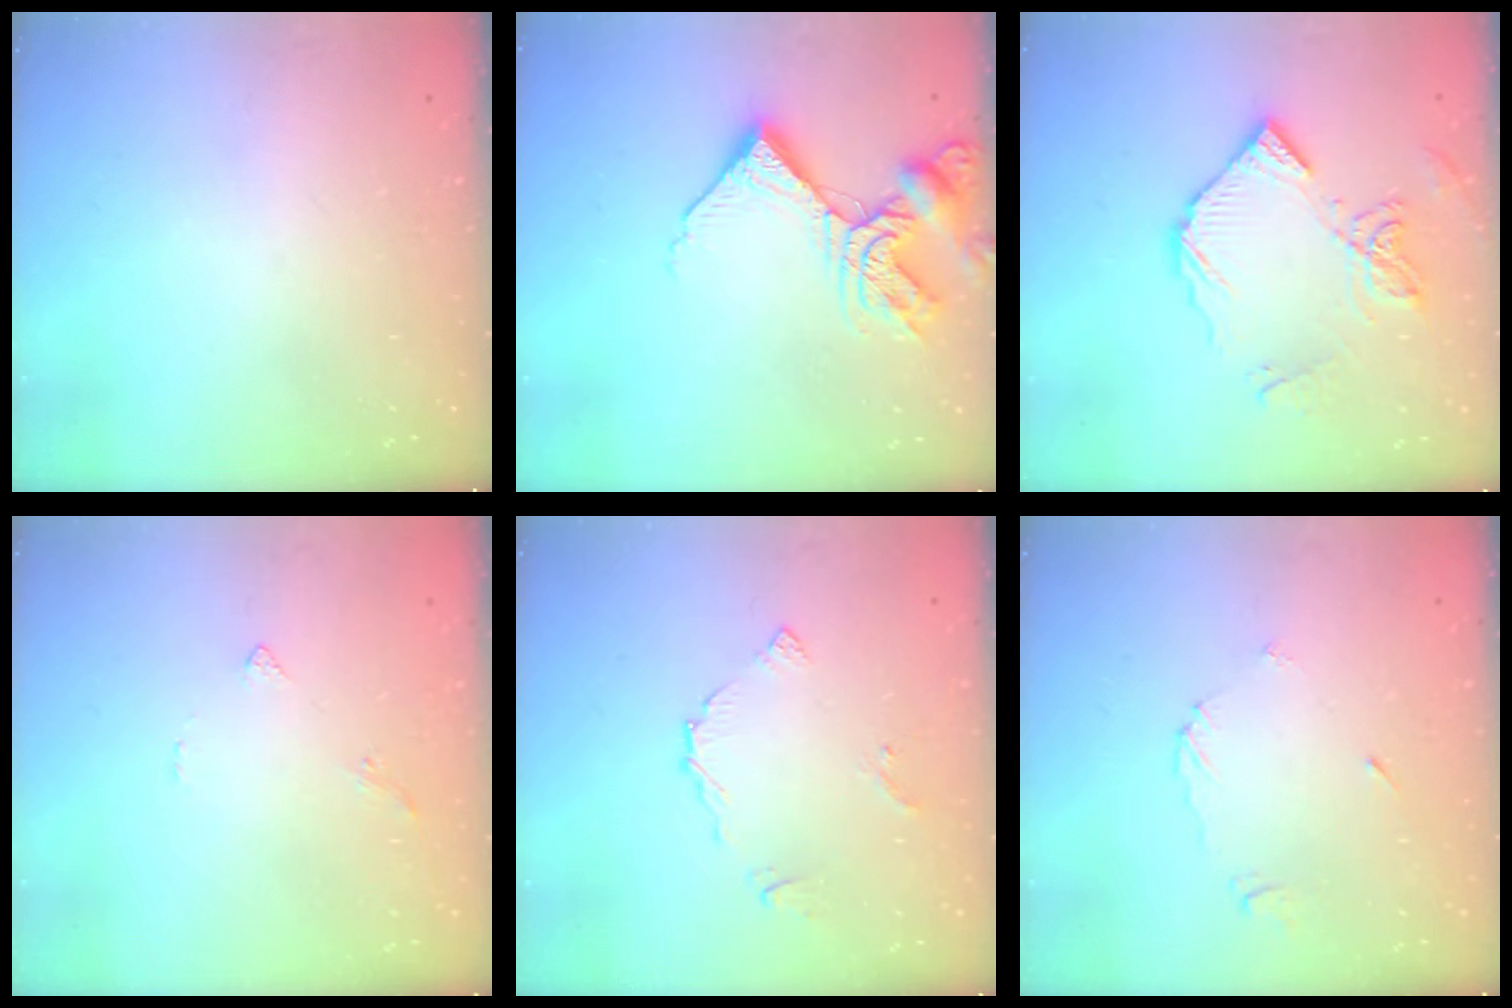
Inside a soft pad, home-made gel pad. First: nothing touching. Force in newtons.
{"total": 11.7, "press": 11.6, "slide": 1.4}
{"total": 11.6, "press": 11.5, "slide": 1.3}
{"total": 1.4, "press": 1.4, "slide": 0.4}
{"total": 5.8, "press": 5.7, "slide": 0.5}
{"total": 4.9, "press": 4.9, "slide": 0.1}